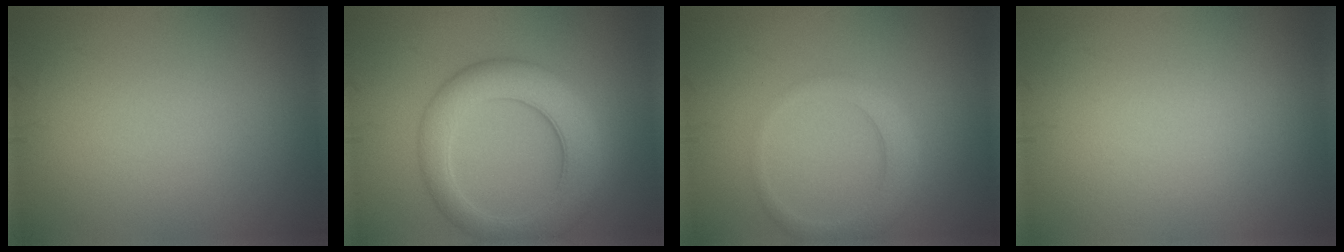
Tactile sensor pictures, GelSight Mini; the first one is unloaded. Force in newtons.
{"total": 7.1, "press": 7.1, "slide": 0.2}
{"total": 2.9, "press": 2.9, "slide": 0.2}
{"total": 0.0}